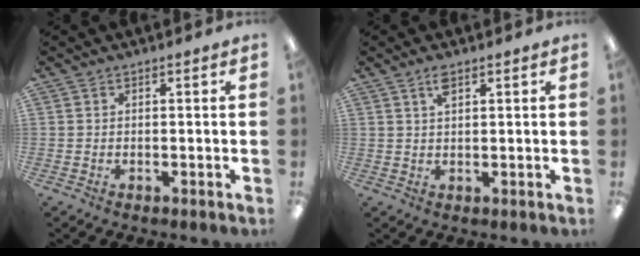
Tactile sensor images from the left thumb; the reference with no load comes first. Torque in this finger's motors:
{"motor_torque": [-0.07, 0.02, -0.26, 0.08, 0.03]}